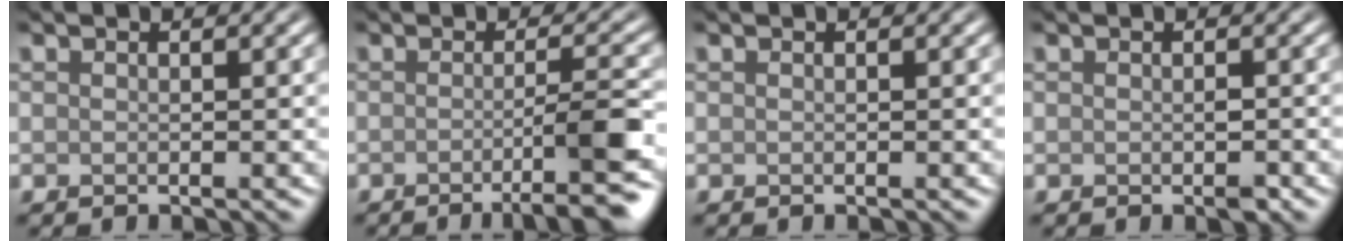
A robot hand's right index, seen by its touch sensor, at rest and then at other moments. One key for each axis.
{"total": 6.0, "fx": -2.3, "fy": 1.0, "fz": 5.4, "tx": -0.068, "ty": -0.004, "tz": -0.036}
{"total": 0.0}
{"total": 1.0, "fx": -0.3, "fy": 0.5, "fz": 0.9, "tx": -0.012, "ty": 0.000, "tz": -0.002}